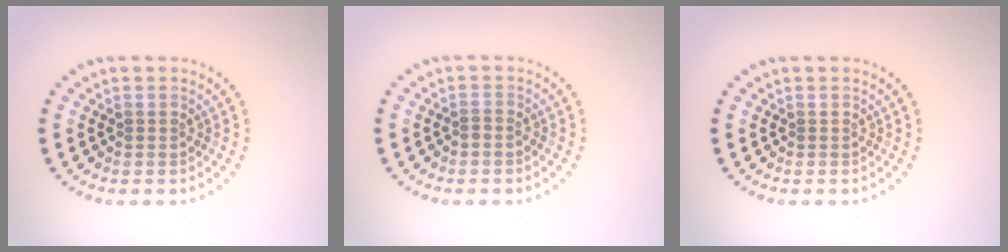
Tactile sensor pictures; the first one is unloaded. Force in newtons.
{"total": 0.5, "press": 0.2, "slide": 0.5}
{"total": 0.0}